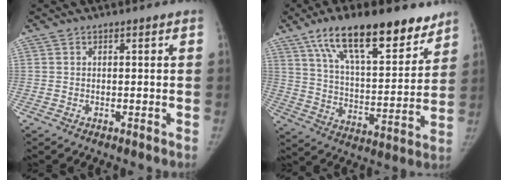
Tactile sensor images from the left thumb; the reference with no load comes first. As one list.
[{"total": 22.2, "force": [14.6, 8.2, 14.5], "torque": [-0.189, -0.047, 0.241]}]